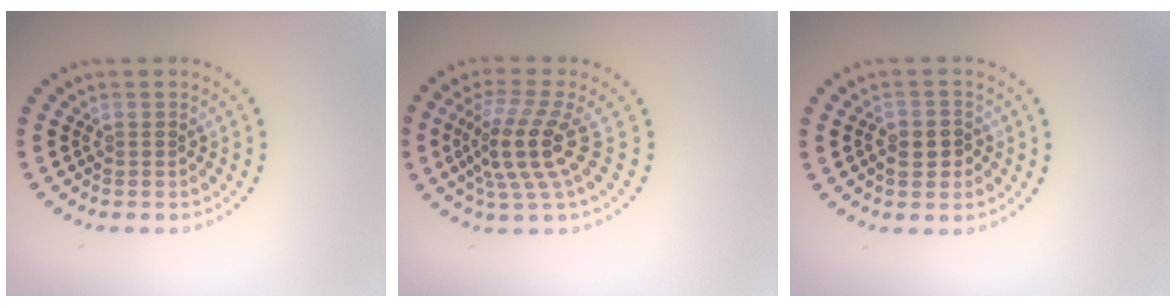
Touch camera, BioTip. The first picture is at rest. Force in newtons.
{"total": 4.7, "press": 3.8, "slide": 2.8}
{"total": 1.9, "press": 1.8, "slide": 0.6}